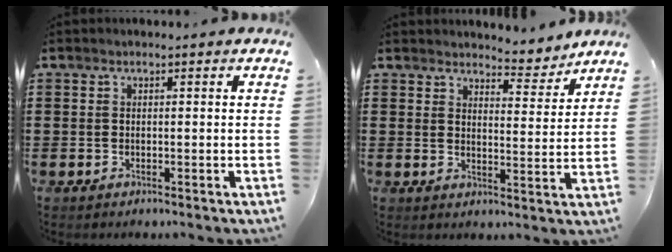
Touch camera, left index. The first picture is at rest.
{"total": 4.6, "force": [4.5, 0.6, 1.0], "torque": [-0.022, -0.026, 0.077]}